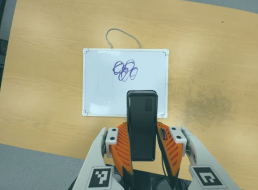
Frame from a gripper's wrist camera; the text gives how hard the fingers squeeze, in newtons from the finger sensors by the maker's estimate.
{"total": 4.4, "left": 2.9, "right": 5.8}